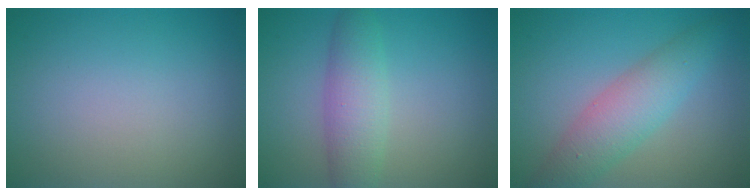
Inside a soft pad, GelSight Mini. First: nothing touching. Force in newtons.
{"total": 4.0, "press": 4.0, "slide": 0.0}
{"total": 4.6, "press": 4.6, "slide": 0.1}